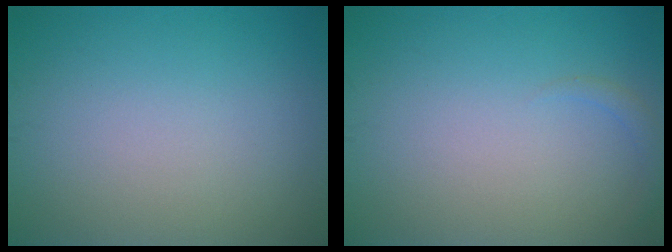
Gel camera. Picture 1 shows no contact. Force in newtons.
{"total": 0.8, "press": 0.8, "slide": 0.1}